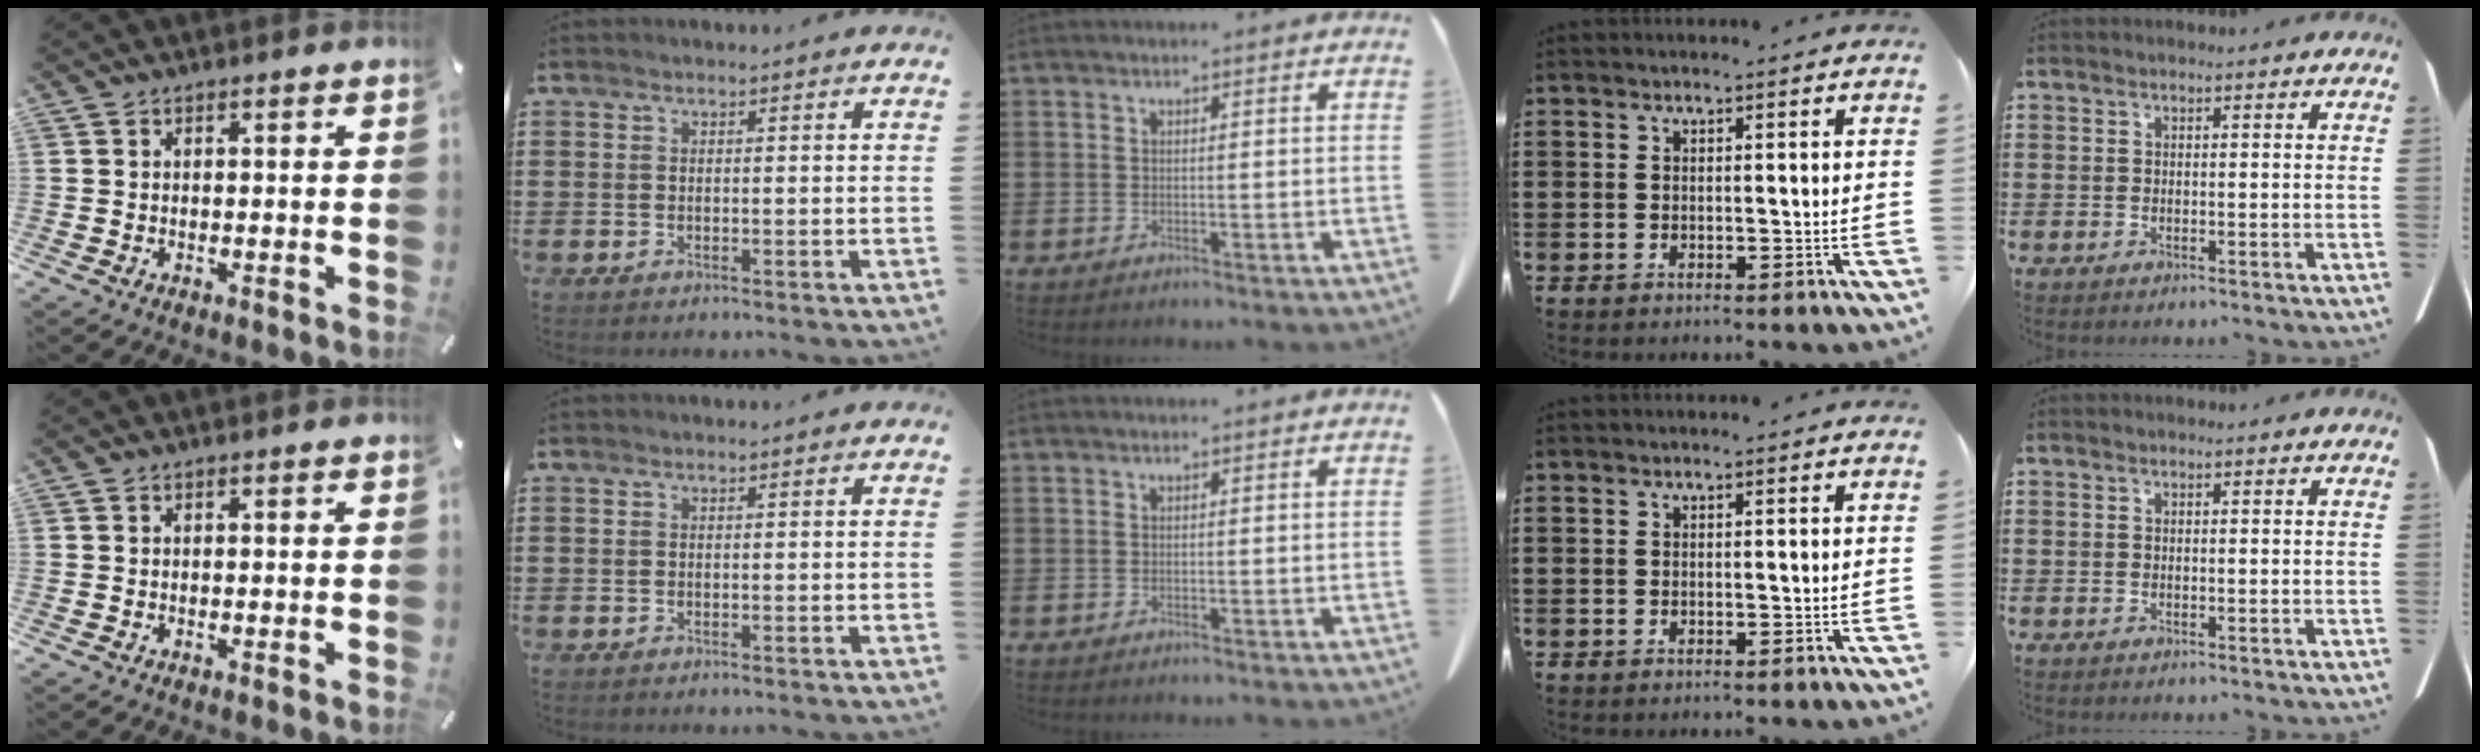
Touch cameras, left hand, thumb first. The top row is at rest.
{}